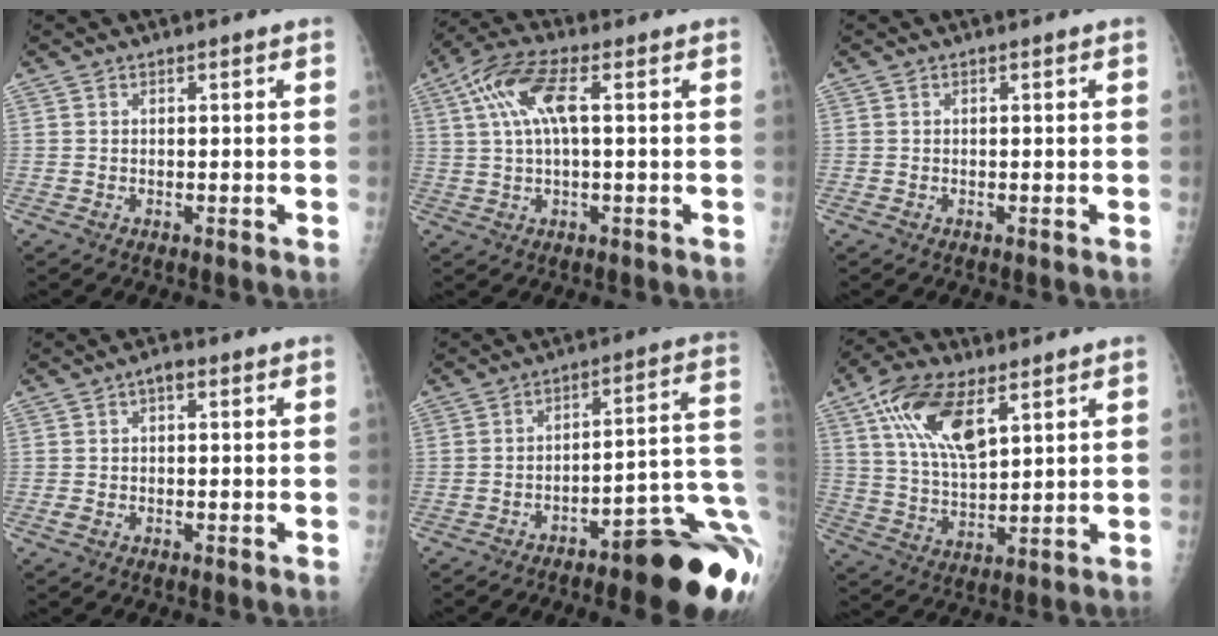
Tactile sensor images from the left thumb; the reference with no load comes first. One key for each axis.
{"total": 9.3, "fx": 2.4, "fy": 3.0, "fz": 8.4, "tx": -0.194, "ty": 0.026, "tz": 0.045}
{"total": 0.0}
{"total": 3.1, "fx": 0.6, "fy": 1.7, "fz": 2.5, "tx": -0.041, "ty": 0.010, "tz": 0.007}
{"total": 22.1, "fx": -10.6, "fy": 5.5, "fz": 18.6, "tx": -0.146, "ty": 0.070, "tz": -0.141}
{"total": 14.1, "fx": 6.7, "fy": 6.4, "fz": 10.6, "tx": -0.184, "ty": -0.018, "tz": 0.128}